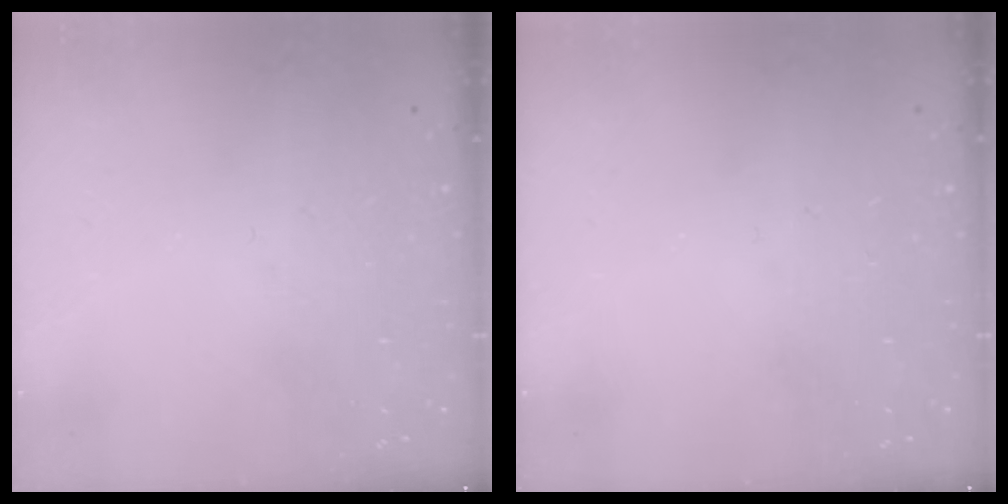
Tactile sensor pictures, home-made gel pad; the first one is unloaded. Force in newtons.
{"total": 0.0}